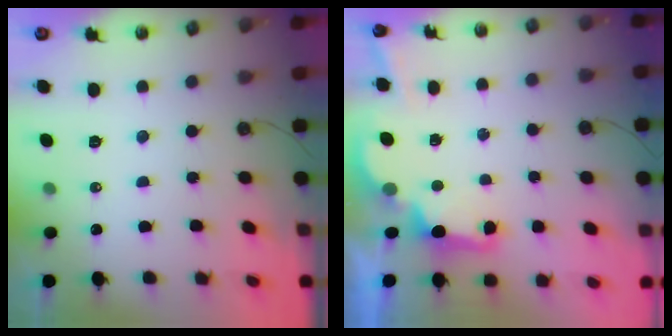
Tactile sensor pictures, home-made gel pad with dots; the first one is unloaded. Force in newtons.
{"total": 2.7, "press": 2.6, "slide": 0.8}